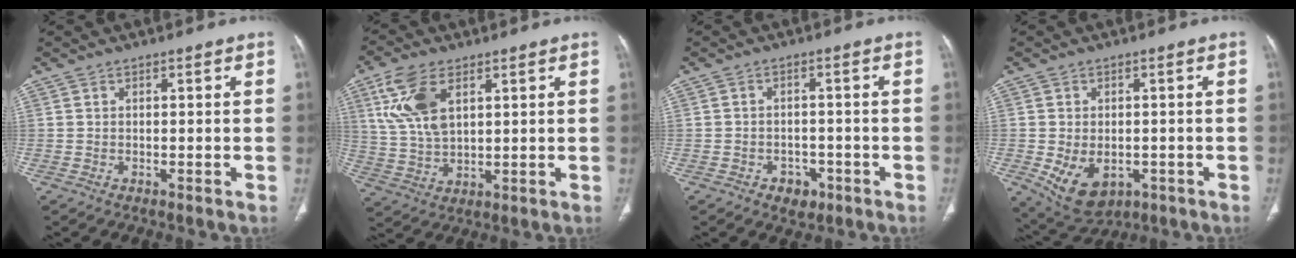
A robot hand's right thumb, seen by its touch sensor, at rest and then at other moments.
{"total": 11.2, "force": [4.6, 5.8, 8.3], "torque": [-0.173, -0.010, 0.097]}
{"total": 3.9, "force": [-2.1, 2.9, 1.5], "torque": [-0.005, 0.015, -0.022]}
{"total": 9.1, "force": [-2.6, 6.2, 6.1], "torque": [-0.092, 0.001, -0.021]}